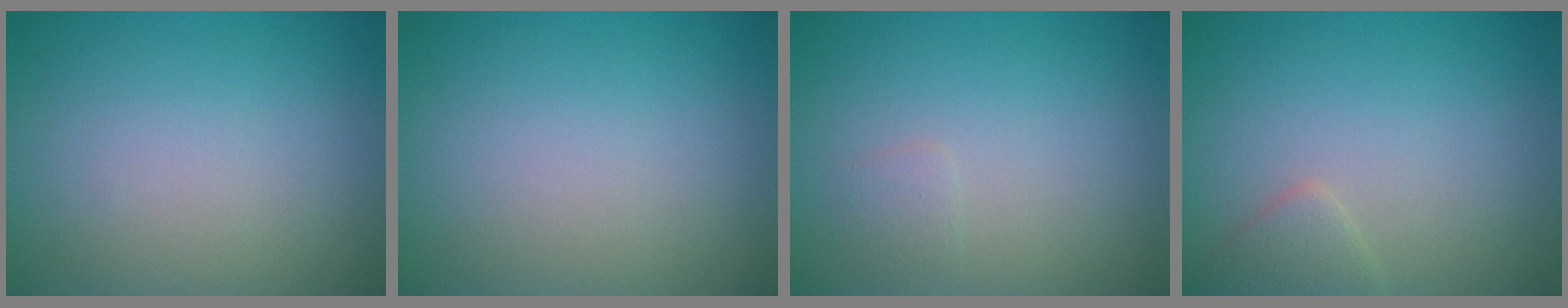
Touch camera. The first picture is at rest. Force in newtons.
{"total": 0.0}
{"total": 0.8, "press": 0.8, "slide": 0.1}
{"total": 1.6, "press": 1.6, "slide": 0.1}